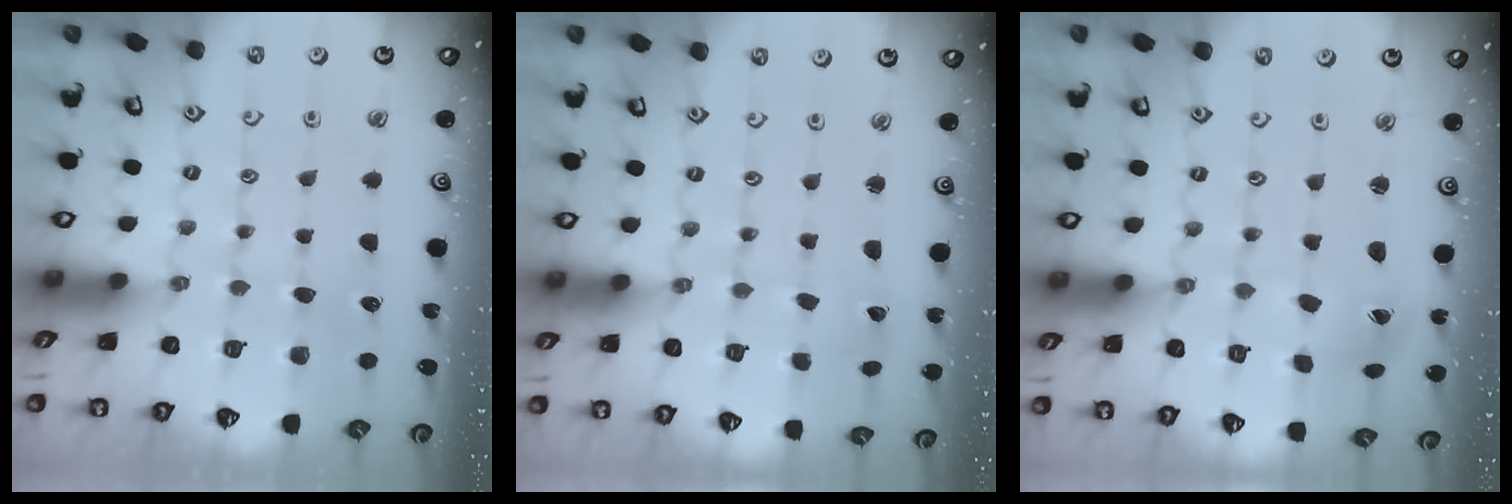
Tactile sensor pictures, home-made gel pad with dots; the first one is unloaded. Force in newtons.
{"total": 1.5, "press": 1.5, "slide": 0.0}
{"total": 2.5, "press": 2.5, "slide": 0.3}